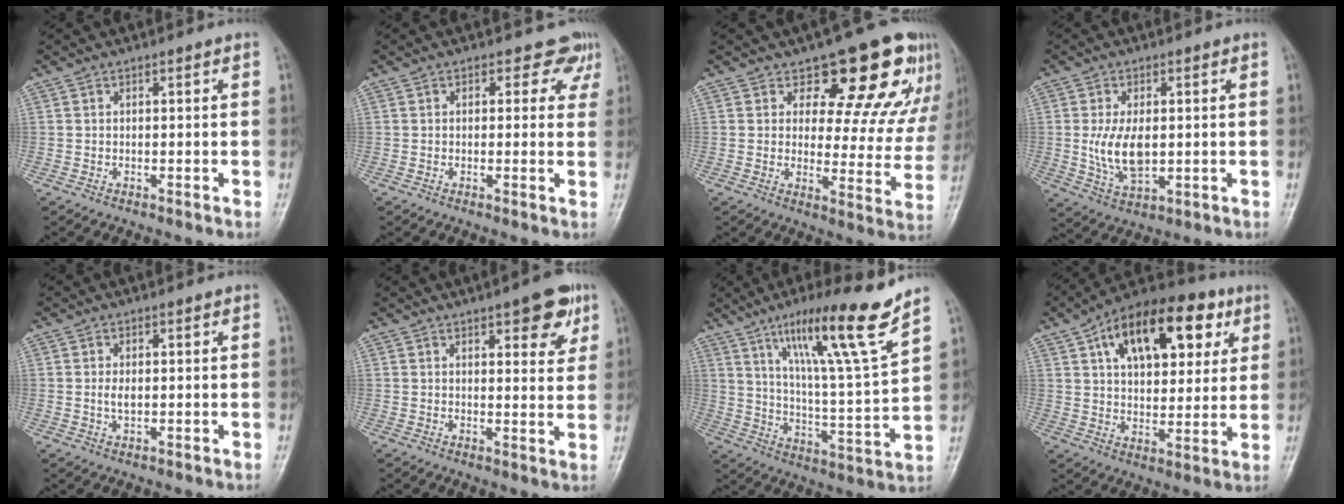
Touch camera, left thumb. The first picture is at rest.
{"total": 4.0, "force": [2.5, 2.9, 1.2], "torque": [0.023, -0.010, 0.015]}
{"total": 16.5, "force": [10.7, 8.1, 9.6], "torque": [-0.052, -0.061, 0.125]}
{"total": 8.6, "force": [0.1, 4.7, 7.2], "torque": [-0.133, -0.009, 0.010]}
{"total": 2.2, "force": [0.1, 1.2, 1.8], "torque": [-0.036, -0.002, 0.001]}
{"total": 8.1, "force": [4.4, 2.9, 6.1], "torque": [-0.054, -0.018, 0.053]}
{"total": 18.5, "force": [12.2, 0.5, 13.9], "torque": [-0.209, -0.066, 0.199]}
{"total": 21.2, "force": [8.8, 11.5, 15.5], "torque": [-0.198, -0.002, 0.134]}